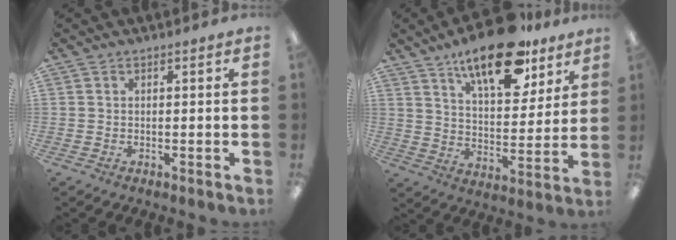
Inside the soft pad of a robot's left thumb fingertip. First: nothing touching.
{"total": 18.5, "force": [13.0, 7.5, 10.8], "torque": [-0.164, -0.071, 0.218]}